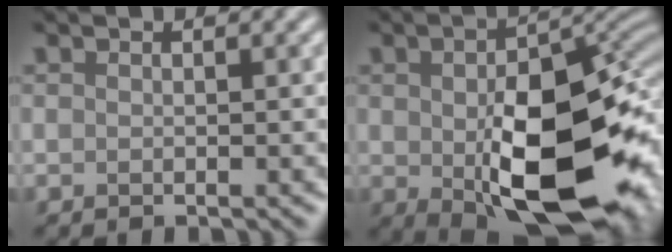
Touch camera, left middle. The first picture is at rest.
{"total": 15.2, "force": [-2.5, 7.8, 12.8], "torque": [-0.193, -0.025, -0.036]}